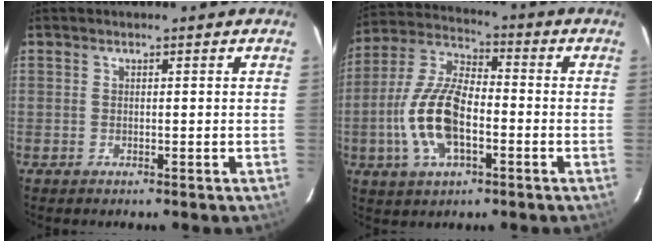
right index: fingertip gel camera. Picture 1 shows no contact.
{"total": 14.2, "force": [-3.7, 6.4, 12.2], "torque": [-0.261, 0.004, -0.072]}